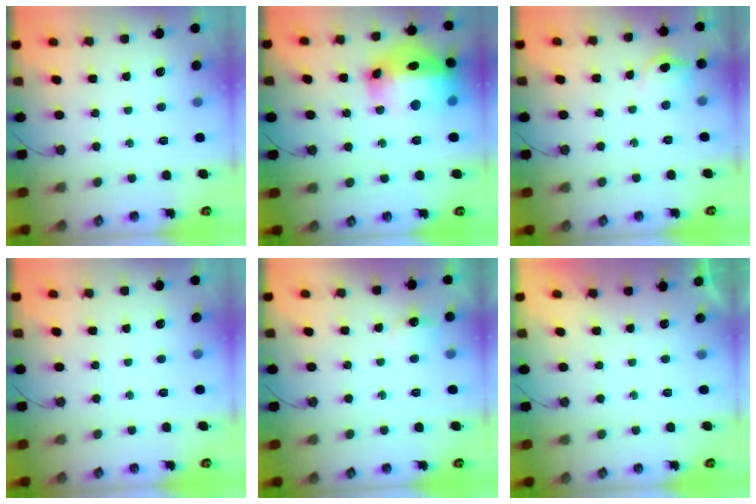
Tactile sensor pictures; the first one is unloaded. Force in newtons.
{"total": 21.8, "press": 21.7, "slide": 2.2}
{"total": 6.7, "press": 6.5, "slide": 1.4}
{"total": 0.0}
{"total": 5.6, "press": 5.5, "slide": 0.7}
{"total": 0.0}